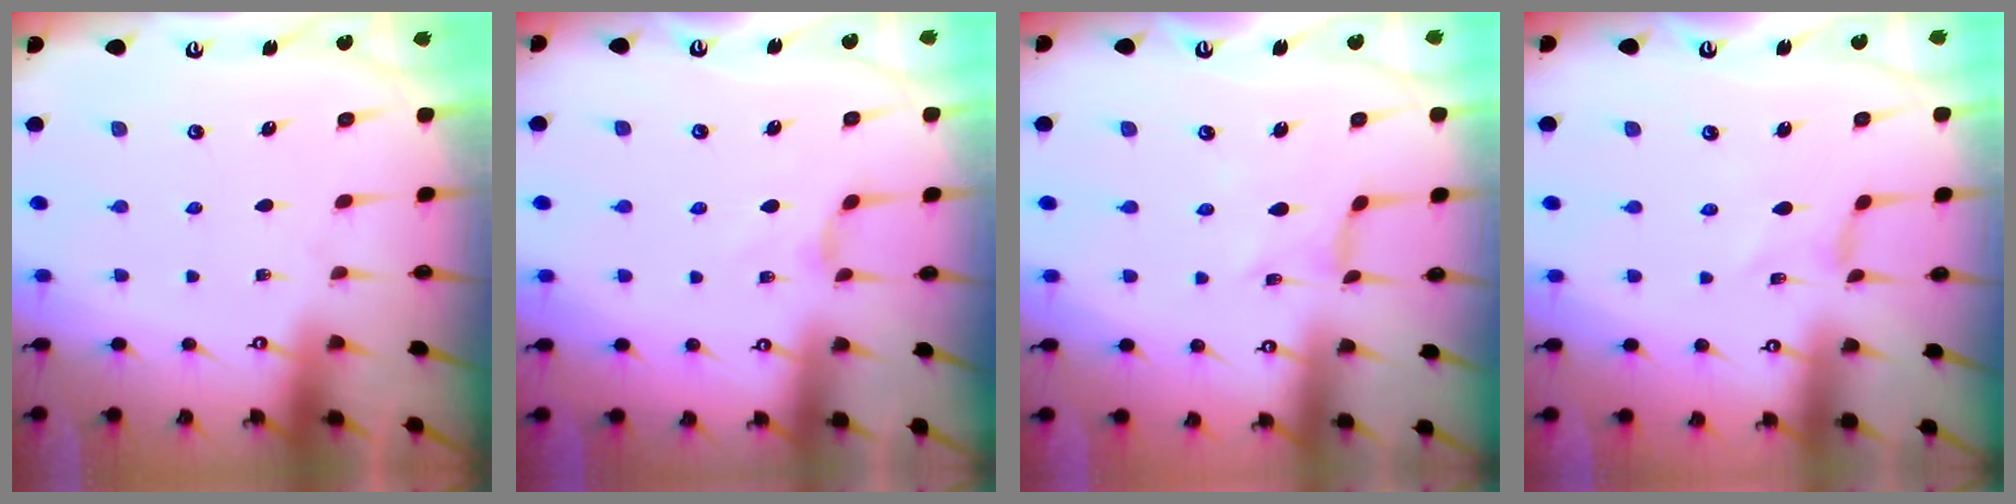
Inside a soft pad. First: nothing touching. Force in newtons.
{"total": 2.0, "press": 2.0, "slide": 0.3}
{"total": 1.3, "press": 1.2, "slide": 0.1}
{"total": 0.0}